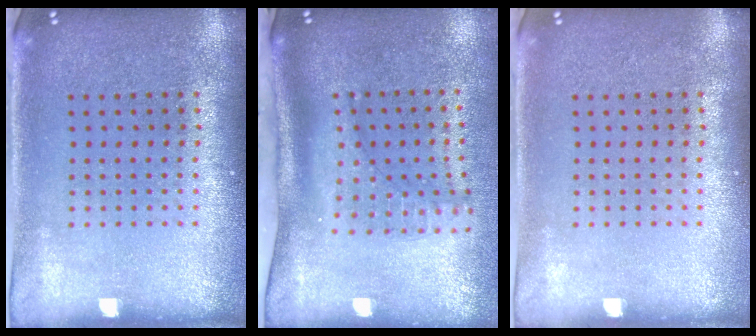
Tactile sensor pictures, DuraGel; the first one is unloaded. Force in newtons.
{"total": 2.3, "press": 1.6, "slide": 1.6}
{"total": 0.0}